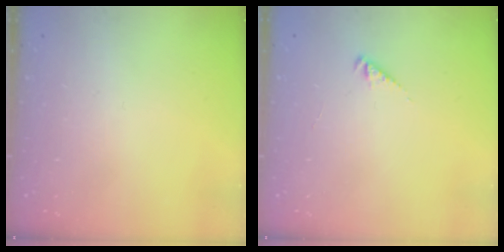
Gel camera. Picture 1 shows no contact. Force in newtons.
{"total": 1.9, "press": 1.8, "slide": 0.4}